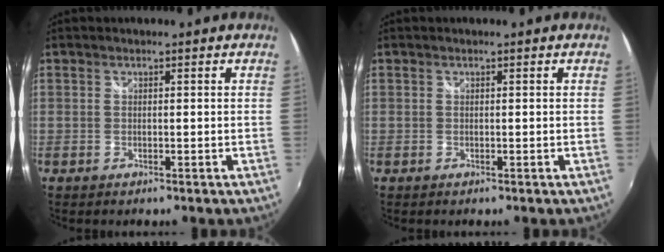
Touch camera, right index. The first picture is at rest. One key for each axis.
{"total": 0.0}